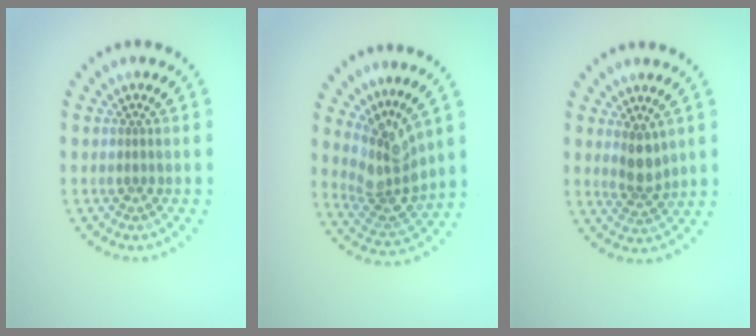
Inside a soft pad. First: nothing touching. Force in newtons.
{"total": 3.9, "press": 3.1, "slide": 2.4}
{"total": 2.4, "press": 2.0, "slide": 1.4}